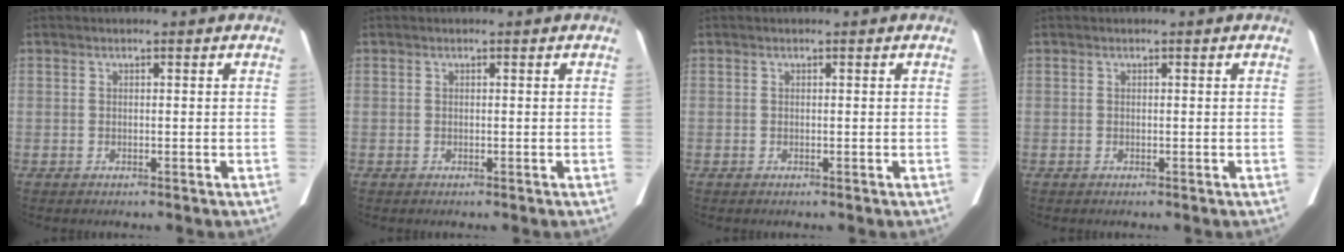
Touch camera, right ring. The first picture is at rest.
{"total": 0.0}
{"total": 0.0}
{"total": 0.0}